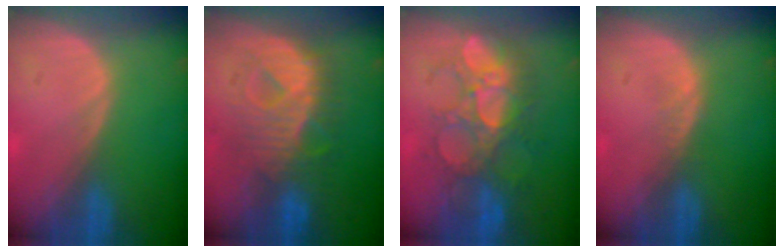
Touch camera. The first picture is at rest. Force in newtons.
{"total": 9.0, "press": 9.0, "slide": 0.3}
{"total": 9.0, "press": 8.8, "slide": 2.3}
{"total": 0.8, "press": 0.7, "slide": 0.2}